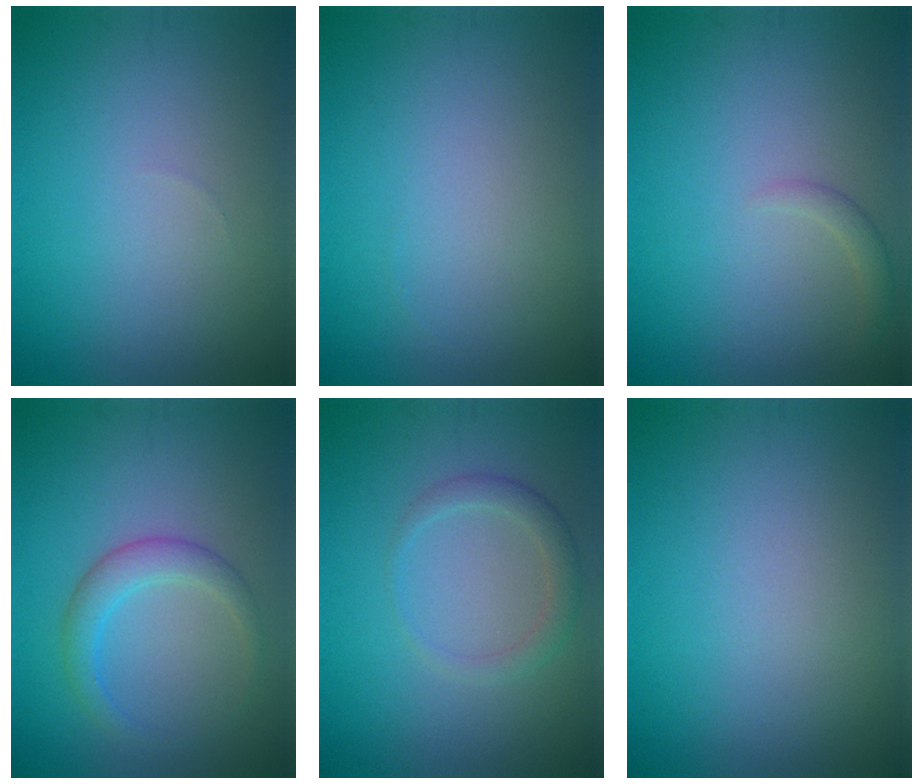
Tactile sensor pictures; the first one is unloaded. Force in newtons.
{"total": 0.0}
{"total": 1.2, "press": 1.2, "slide": 0.1}
{"total": 2.7, "press": 2.7, "slide": 0.1}
{"total": 2.0, "press": 2.0, "slide": 0.2}
{"total": 0.0}